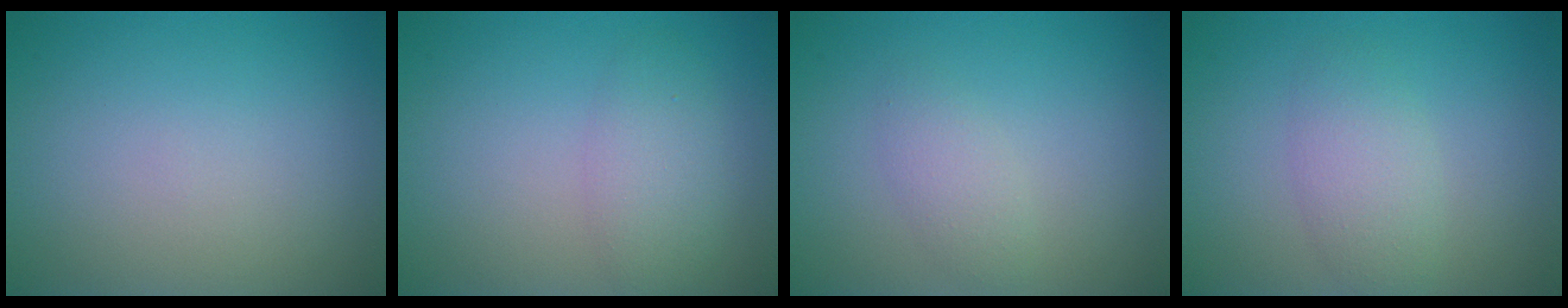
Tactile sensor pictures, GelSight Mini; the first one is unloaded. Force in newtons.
{"total": 2.8, "press": 2.8, "slide": 0.1}
{"total": 1.7, "press": 1.7, "slide": 0.0}
{"total": 2.8, "press": 2.8, "slide": 0.1}